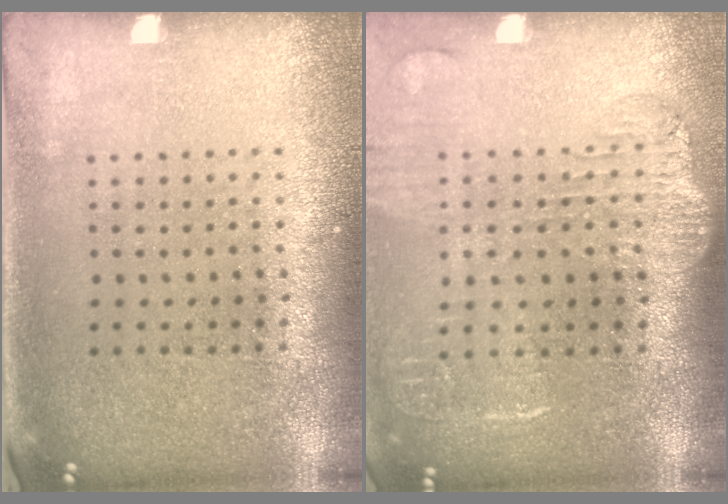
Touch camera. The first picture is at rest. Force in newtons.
{"total": 1.8, "press": 1.5, "slide": 0.9}